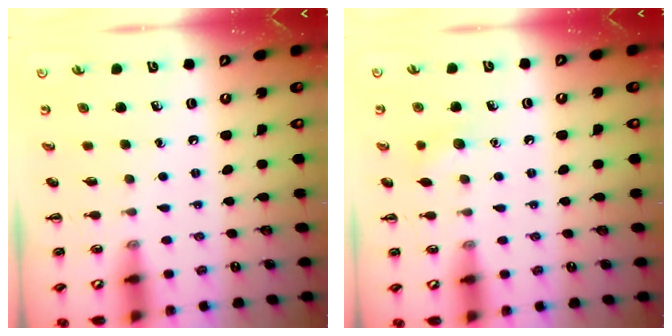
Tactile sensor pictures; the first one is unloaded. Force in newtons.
{"total": 5.9, "press": 5.6, "slide": 1.6}